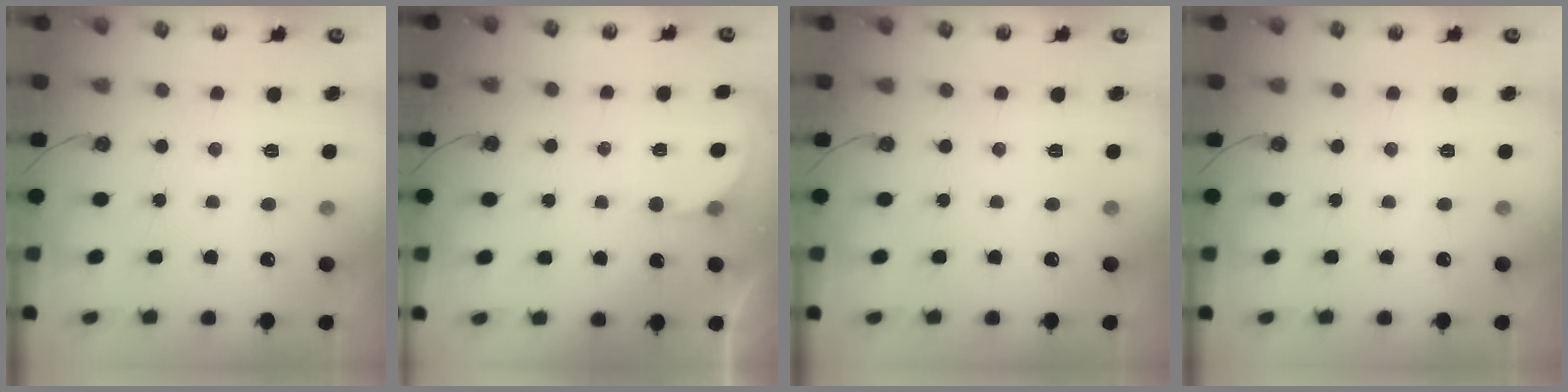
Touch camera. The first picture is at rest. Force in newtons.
{"total": 2.7, "press": 2.7, "slide": 0.3}
{"total": 0.0}
{"total": 0.0}